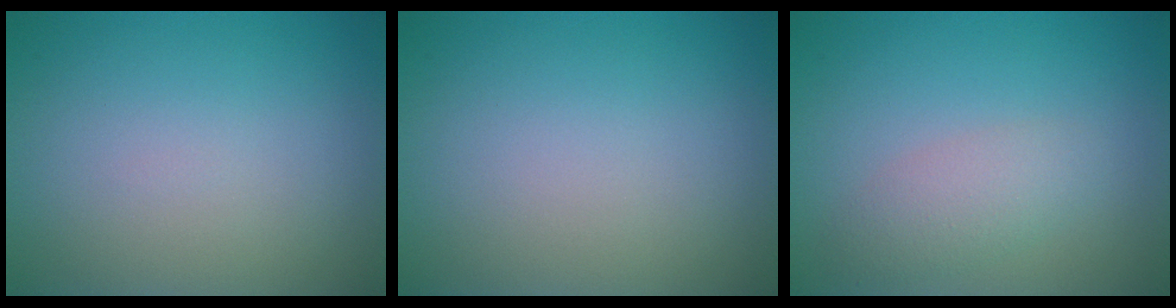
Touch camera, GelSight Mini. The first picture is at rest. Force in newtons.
{"total": 0.0}
{"total": 2.4, "press": 2.4, "slide": 0.1}